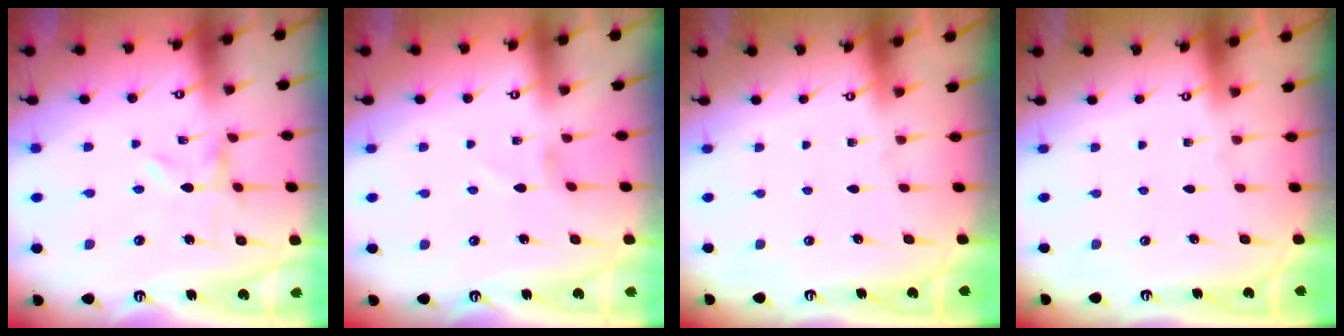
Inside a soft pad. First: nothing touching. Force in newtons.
{"total": 0.0}
{"total": 0.0}
{"total": 0.0}